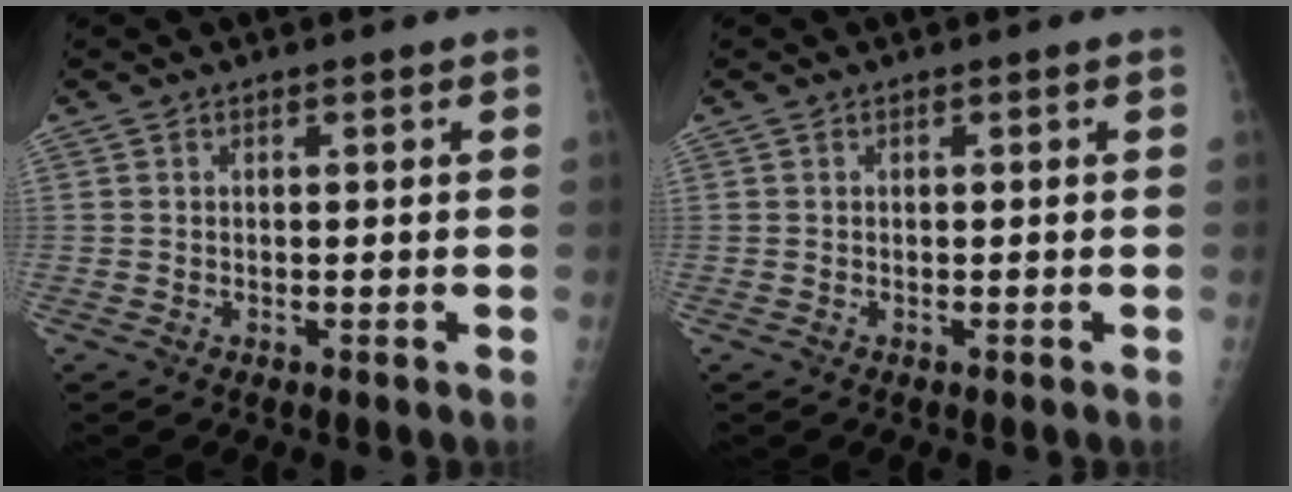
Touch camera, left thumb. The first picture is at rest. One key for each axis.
{"total": 0.0}